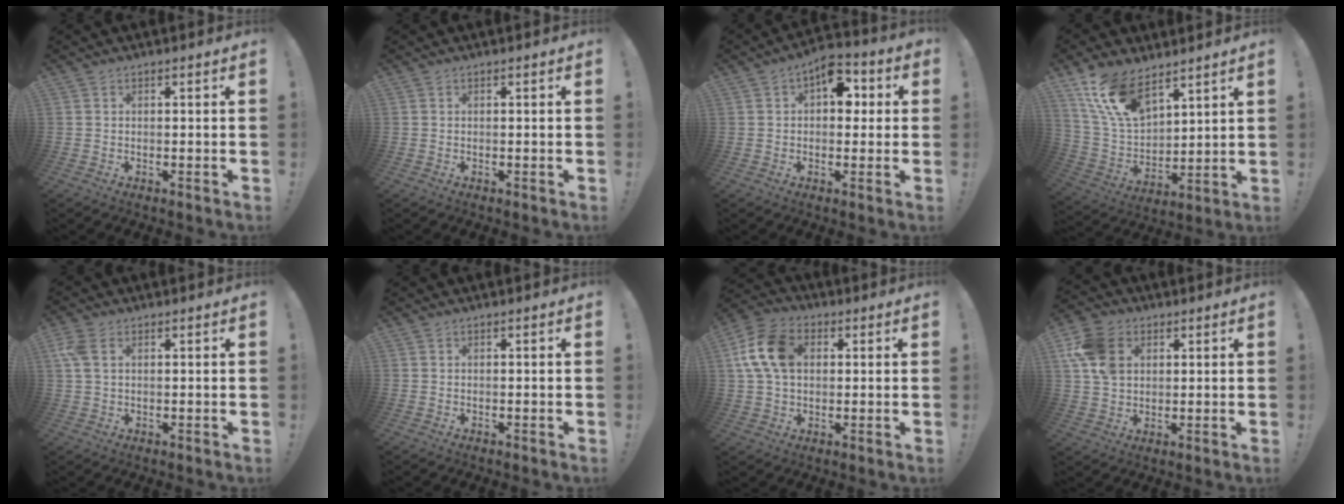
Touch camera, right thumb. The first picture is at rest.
{"total": 0.0}
{"total": 9.8, "force": [2.2, 6.5, 6.9], "torque": [-0.080, -0.002, 0.038]}
{"total": 16.1, "force": [10.8, 8.1, 8.8], "torque": [-0.187, -0.060, 0.206]}
{"total": 4.9, "force": [1.7, 2.8, 3.6], "torque": [-0.085, 0.002, 0.032]}
{"total": 0.0}
{"total": 13.7, "force": [3.0, 9.5, 9.4], "torque": [-0.172, 0.009, 0.059]}
{"total": 12.6, "force": [4.0, 9.4, 7.4], "torque": [-0.135, -0.006, 0.079]}